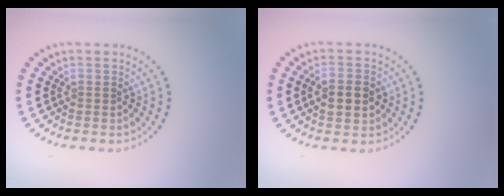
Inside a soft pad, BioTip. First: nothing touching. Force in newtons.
{"total": 3.9, "press": 3.9, "slide": 0.2}